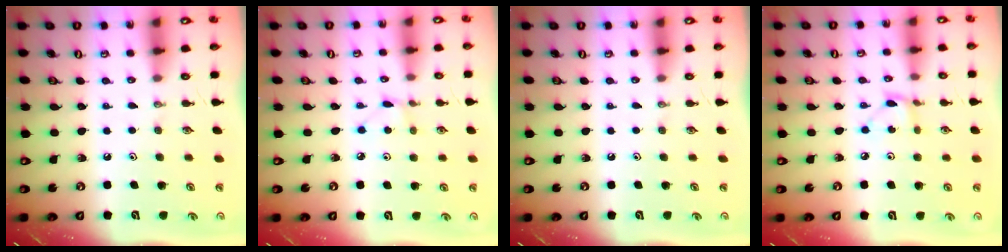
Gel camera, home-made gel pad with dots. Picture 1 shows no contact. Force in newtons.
{"total": 2.6, "press": 2.6, "slide": 0.3}
{"total": 0.0}
{"total": 2.9, "press": 2.9, "slide": 0.4}